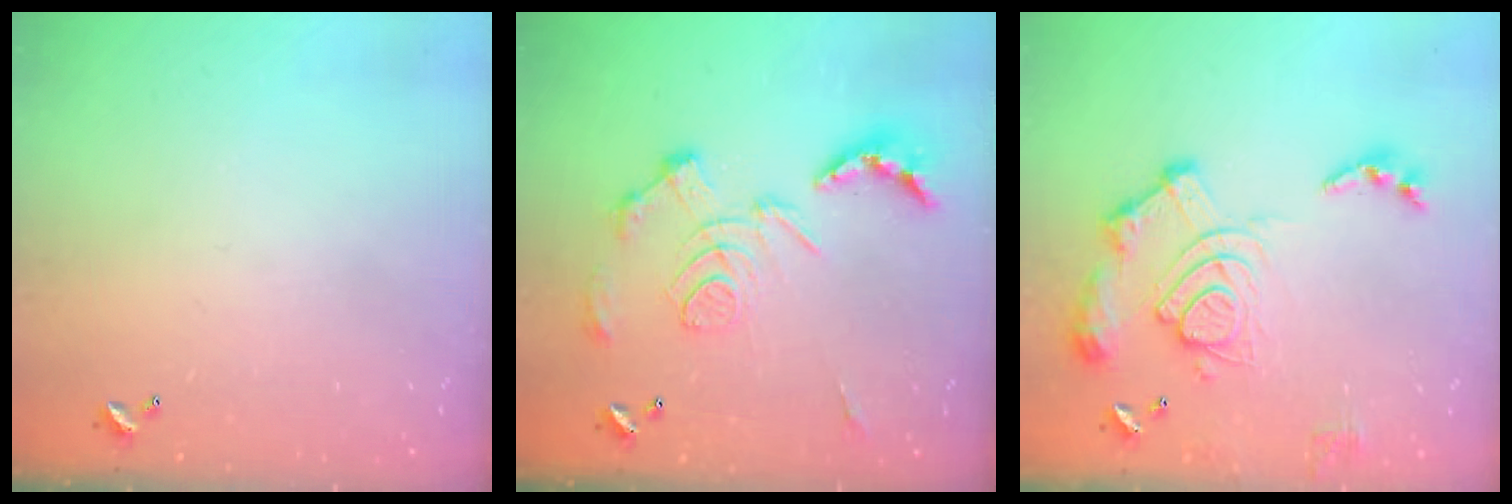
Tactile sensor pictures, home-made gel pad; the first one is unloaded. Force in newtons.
{"total": 3.4, "press": 2.7, "slide": 2.0}
{"total": 16.1, "press": 16.0, "slide": 2.0}